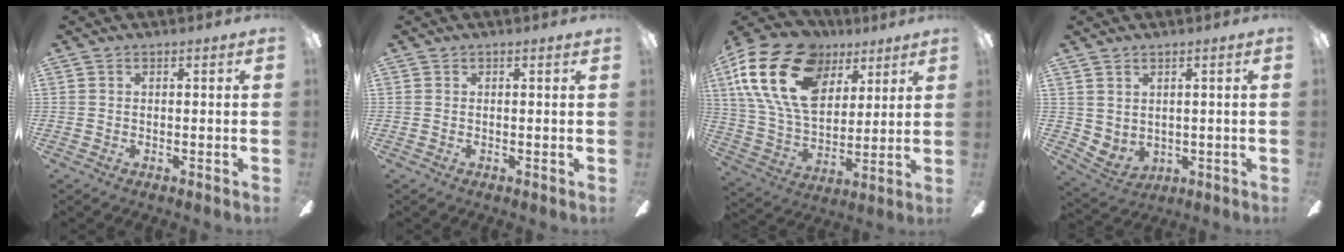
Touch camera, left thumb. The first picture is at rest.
{"total": 0.0}
{"total": 23.7, "force": [11.0, 14.9, 14.7], "torque": [-0.293, -0.036, 0.194]}
{"total": 3.4, "force": [2.0, 2.4, 1.4], "torque": [-0.040, -0.013, 0.038]}